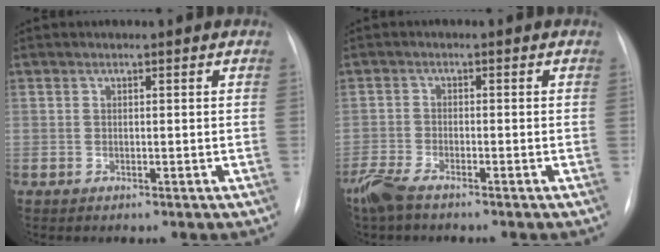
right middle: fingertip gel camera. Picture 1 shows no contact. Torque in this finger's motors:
{"motor_torque": [0.64, -0.61, 0.60, 0.08]}